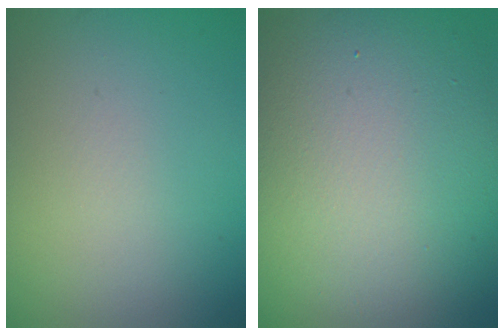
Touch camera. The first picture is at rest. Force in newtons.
{"total": 15.4, "press": 15.4, "slide": 0.8}